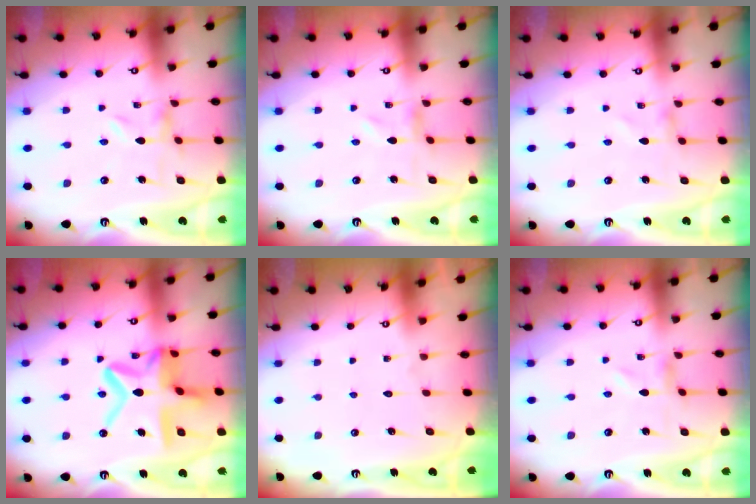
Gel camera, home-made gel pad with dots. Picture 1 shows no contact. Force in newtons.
{"total": 0.0}
{"total": 0.5, "press": 0.5, "slide": 0.1}
{"total": 17.0, "press": 17.0, "slide": 1.1}
{"total": 1.8, "press": 1.8, "slide": 0.1}
{"total": 0.0}